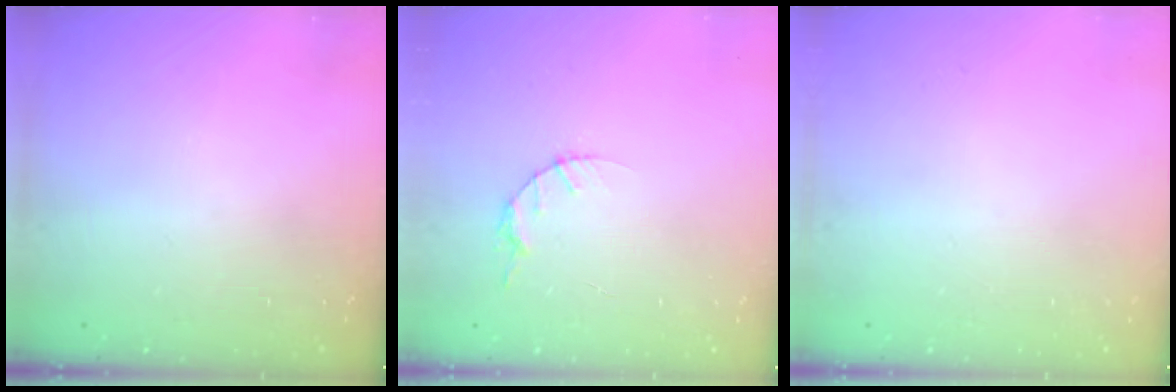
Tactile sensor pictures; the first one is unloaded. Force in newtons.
{"total": 4.1, "press": 4.1, "slide": 0.5}
{"total": 0.0}